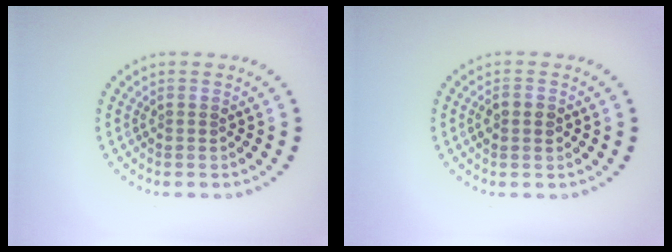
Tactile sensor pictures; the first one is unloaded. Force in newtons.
{"total": 1.5, "press": 1.5, "slide": 0.2}